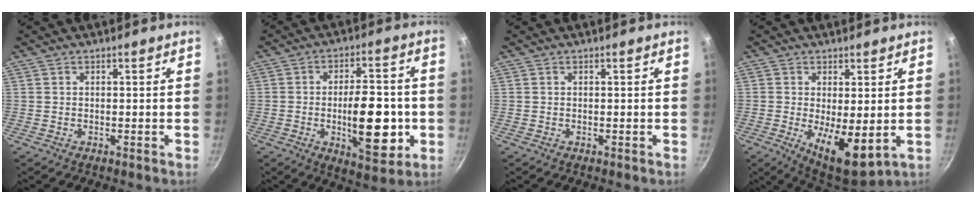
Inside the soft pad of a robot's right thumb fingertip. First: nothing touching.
{"total": 15.3, "force": [-2.8, 6.8, 13.5], "torque": [-0.165, 0.008, -0.033]}
{"total": 0.0}
{"total": 10.0, "force": [-0.9, 3.9, 9.2], "torque": [-0.132, -0.024, -0.002]}